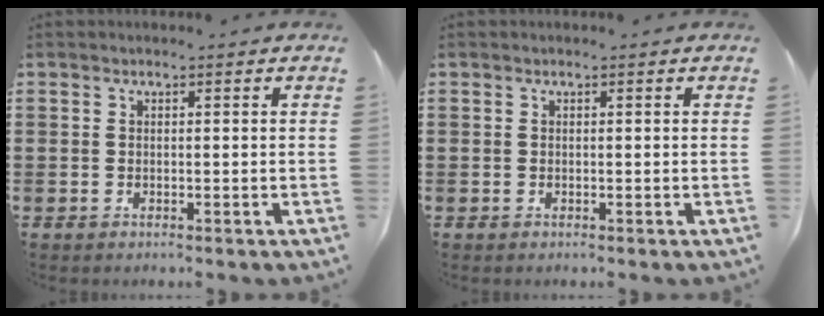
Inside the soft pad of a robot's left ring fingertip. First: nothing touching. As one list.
[{"total": 0.0}]